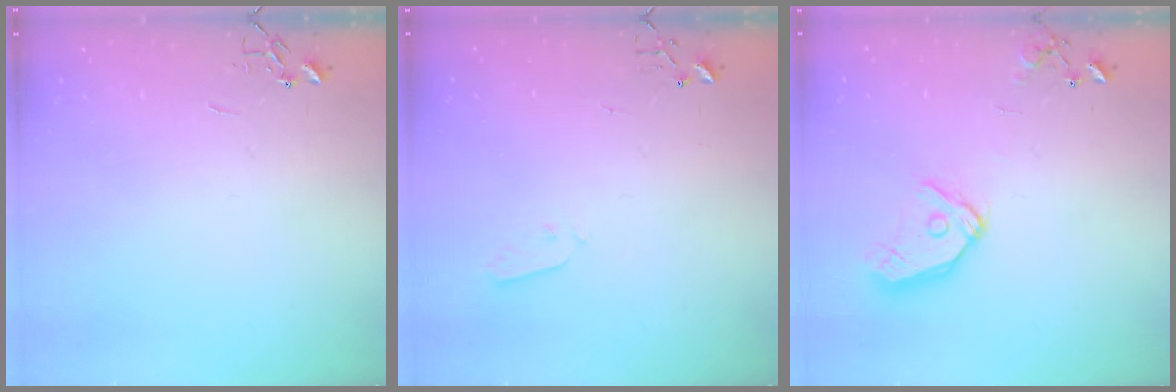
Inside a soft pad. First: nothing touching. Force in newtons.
{"total": 2.8, "press": 2.7, "slide": 0.4}
{"total": 13.4, "press": 13.2, "slide": 1.8}